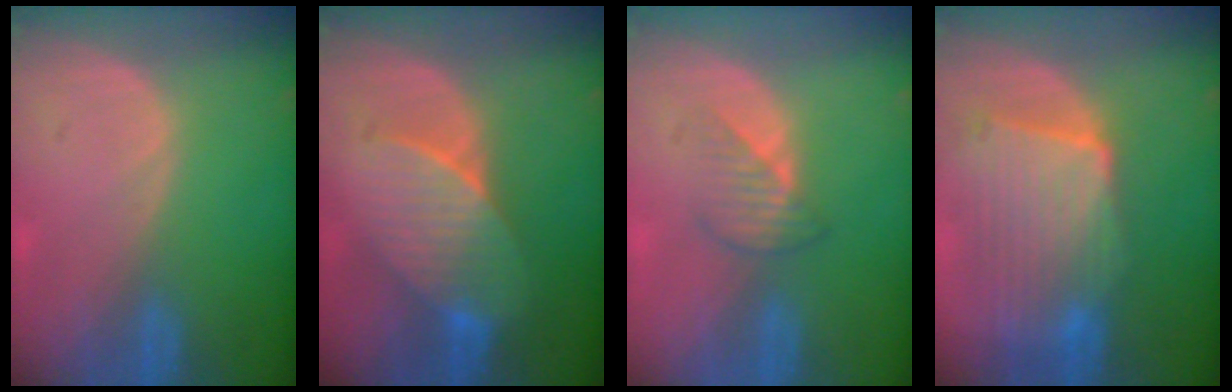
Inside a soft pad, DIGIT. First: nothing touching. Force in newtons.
{"total": 7.1, "press": 6.9, "slide": 1.3}
{"total": 3.4, "press": 3.2, "slide": 1.2}
{"total": 10.2, "press": 9.0, "slide": 4.7}